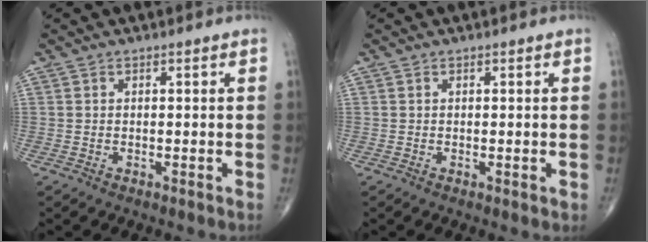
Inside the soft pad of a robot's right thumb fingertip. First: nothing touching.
{"total": 0.8, "force": [-0.1, 0.2, 0.8], "torque": [-0.011, -0.004, -0.001]}